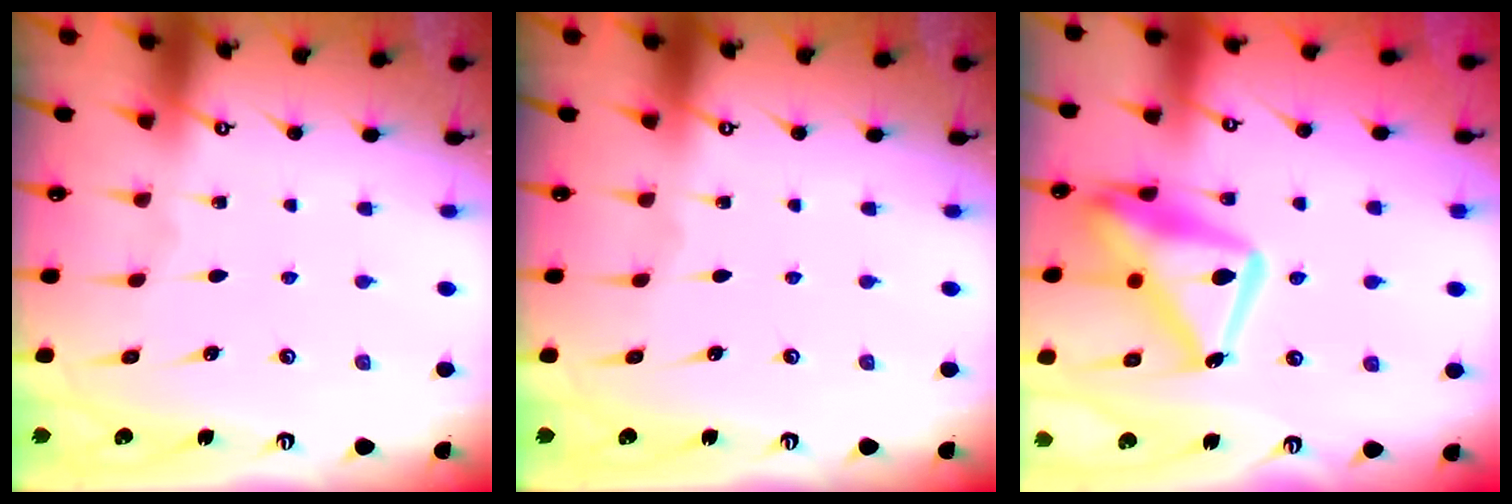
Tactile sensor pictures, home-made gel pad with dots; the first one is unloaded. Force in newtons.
{"total": 0.0}
{"total": 18.6, "press": 18.5, "slide": 1.6}